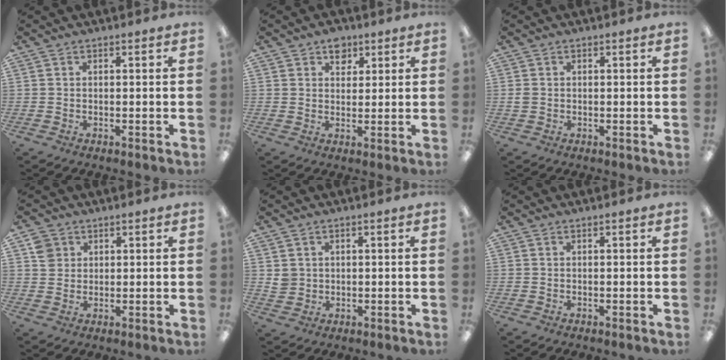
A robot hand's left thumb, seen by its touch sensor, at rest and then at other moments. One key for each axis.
{"total": 5.1, "fx": 3.3, "fy": 3.7, "fz": 1.2, "tx": -0.006, "ty": -0.008, "tz": 0.056}
{"total": 1.3, "fx": 0.0, "fy": 1.1, "fz": 0.6, "tx": -0.012, "ty": 0.004, "tz": -0.001}
{"total": 4.2, "fx": 2.0, "fy": 3.7, "fz": 0.7, "tx": -0.003, "ty": -0.001, "tz": 0.033}
{"total": 3.1, "fx": 0.9, "fy": 2.9, "fz": 0.3, "tx": -0.005, "ty": 0.001, "tz": 0.015}
{"total": 0.0}